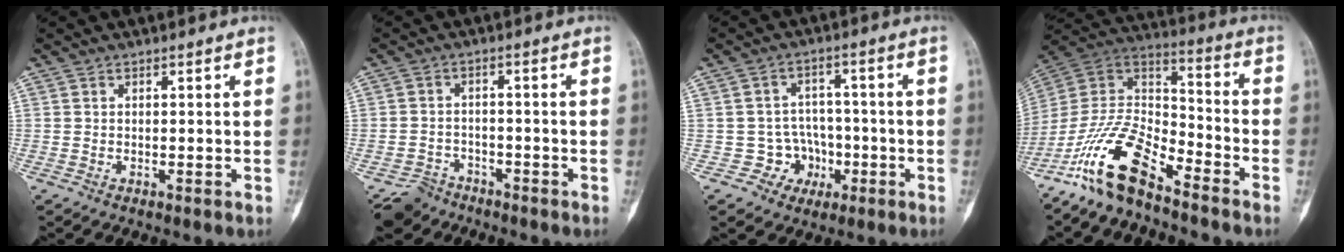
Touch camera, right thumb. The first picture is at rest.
{"total": 4.9, "force": [-4.0, 2.8, -0.4], "torque": [0.020, 0.029, -0.074]}
{"total": 6.4, "force": [-2.1, 6.0, 0.9], "torque": [0.037, 0.025, -0.028]}
{"total": 16.0, "force": [-11.4, 5.9, 9.7], "torque": [-0.173, 0.080, -0.220]}